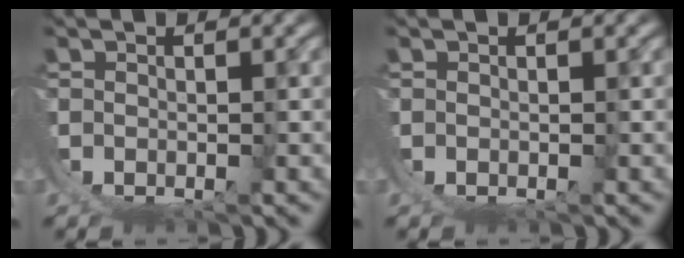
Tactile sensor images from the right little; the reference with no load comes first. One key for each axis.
{"total": 0.0}